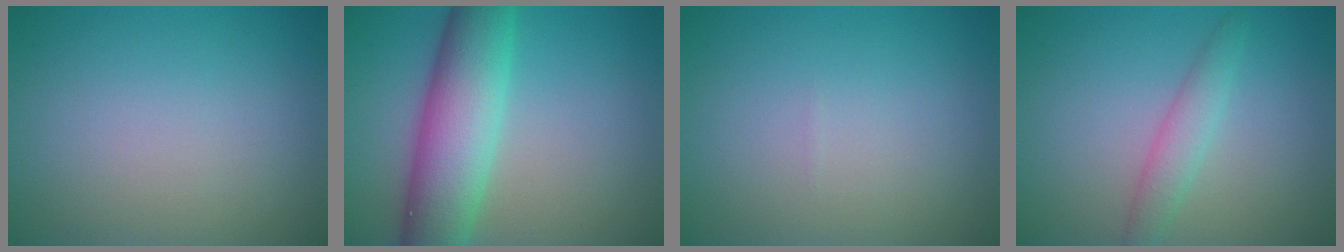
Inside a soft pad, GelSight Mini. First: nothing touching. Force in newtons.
{"total": 8.5, "press": 8.5, "slide": 0.3}
{"total": 0.0}
{"total": 2.3, "press": 2.3, "slide": 0.2}